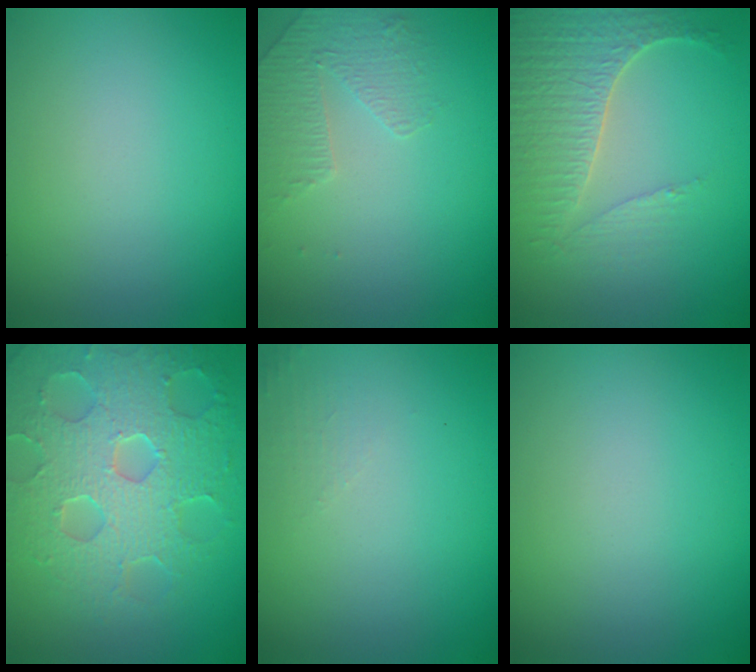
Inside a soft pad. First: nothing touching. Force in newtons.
{"total": 1.6, "press": 1.2, "slide": 1.1}
{"total": 4.6, "press": 4.1, "slide": 2.0}
{"total": 8.1, "press": 5.8, "slide": 5.8}
{"total": 1.1, "press": 1.1, "slide": 0.3}
{"total": 0.0}